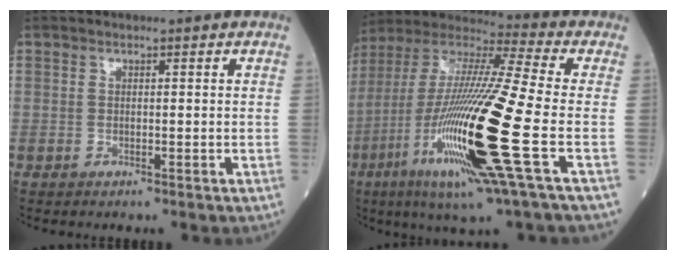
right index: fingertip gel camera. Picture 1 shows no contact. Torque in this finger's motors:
{"motor_torque": [2.14, 0.00, 1.06, 0.21]}